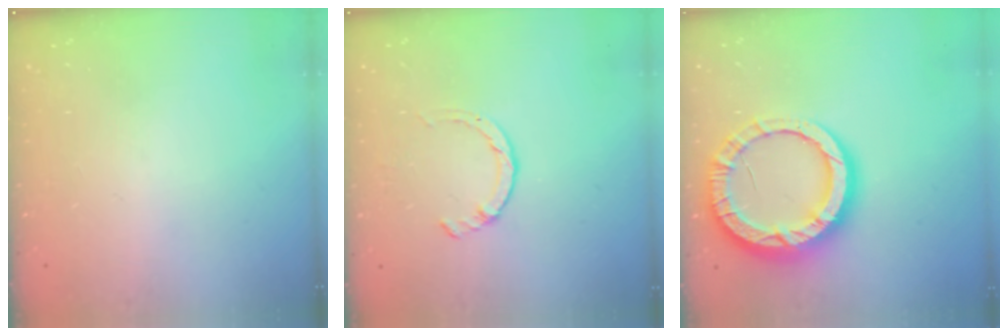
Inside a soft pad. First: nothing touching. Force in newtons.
{"total": 1.4, "press": 1.3, "slide": 0.3}
{"total": 17.0, "press": 16.9, "slide": 1.6}